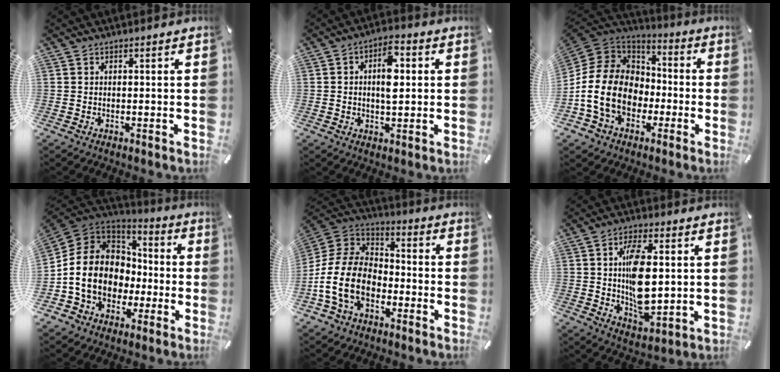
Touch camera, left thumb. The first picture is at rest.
{"total": 8.2, "force": [0.9, 4.3, 6.9], "torque": [-0.105, 0.001, 0.008]}
{"total": 16.6, "force": [-4.4, 13.6, 8.5], "torque": [-0.195, 0.021, -0.076]}
{"total": 14.3, "force": [-2.9, 12.4, 6.6], "torque": [-0.157, 0.011, -0.049]}
{"total": 15.0, "force": [-6.1, 10.5, 9.0], "torque": [-0.210, 0.025, -0.114]}
{"total": 12.7, "force": [1.4, 6.4, 10.9], "torque": [-0.200, -0.012, 0.020]}